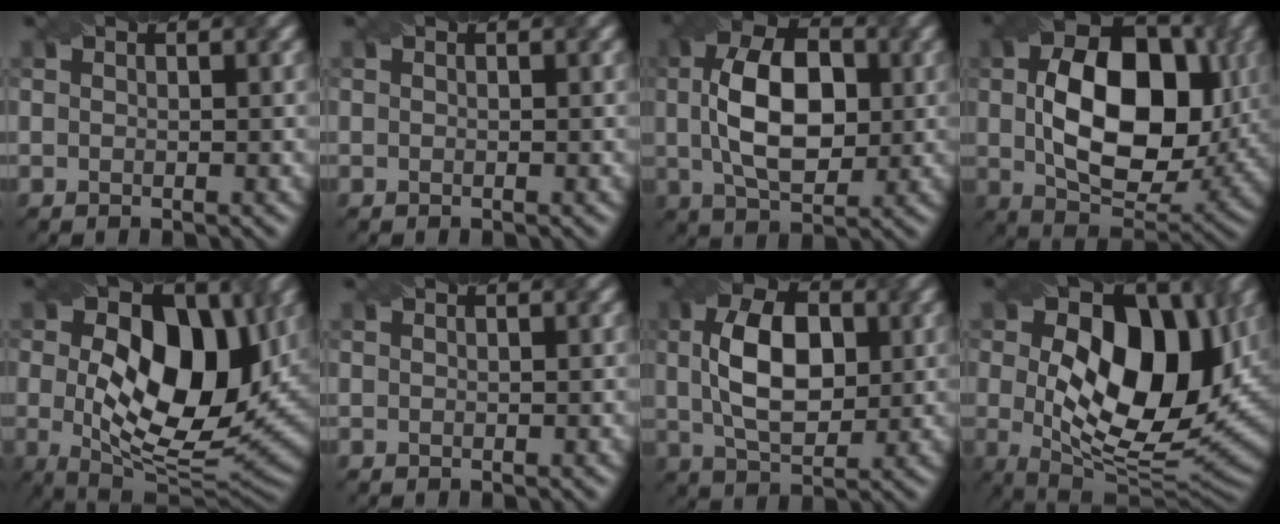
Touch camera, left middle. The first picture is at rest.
{"total": 1.3, "force": [-0.9, -0.5, -0.7], "torque": [0.001, 0.011, -0.005]}
{"total": 7.4, "force": [-0.4, 4.3, 6.0], "torque": [-0.130, 0.021, 0.003]}
{"total": 11.1, "force": [0.0, 7.1, 8.6], "torque": [-0.145, 0.010, 0.020]}
{"total": 13.4, "force": [1.1, 7.6, 11.0], "torque": [-0.170, 0.000, 0.028]}
{"total": 0.8, "force": [-0.6, -0.3, -0.5], "torque": [0.003, 0.005, -0.005]}
{"total": 6.1, "force": [-0.2, 3.5, 5.0], "torque": [-0.106, 0.023, 0.010]}
{"total": 14.4, "force": [1.6, 8.3, 11.6], "torque": [-0.182, 0.001, 0.041]}